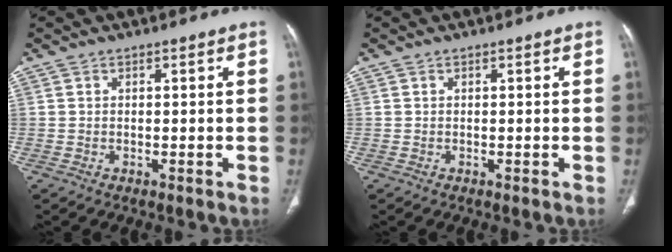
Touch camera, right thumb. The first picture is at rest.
{"total": 0.0}